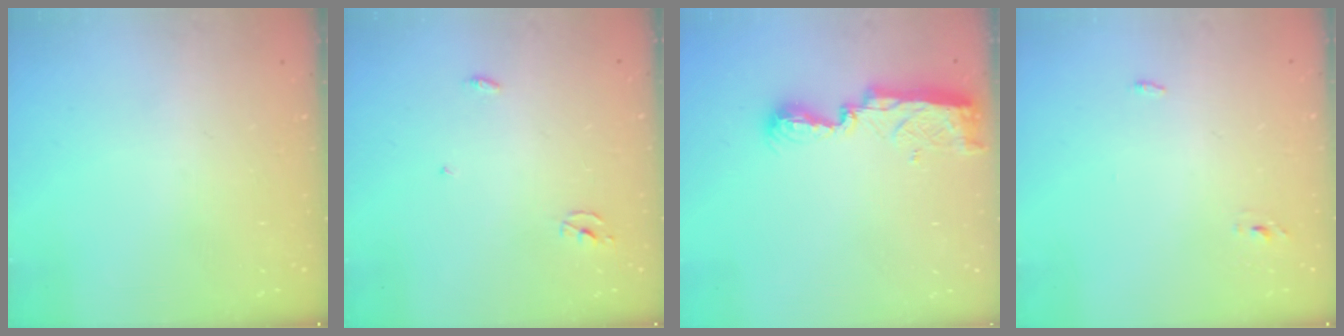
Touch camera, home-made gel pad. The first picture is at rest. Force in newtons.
{"total": 2.3, "press": 2.3, "slide": 0.1}
{"total": 7.7, "press": 7.6, "slide": 0.6}
{"total": 2.7, "press": 2.6, "slide": 0.8}